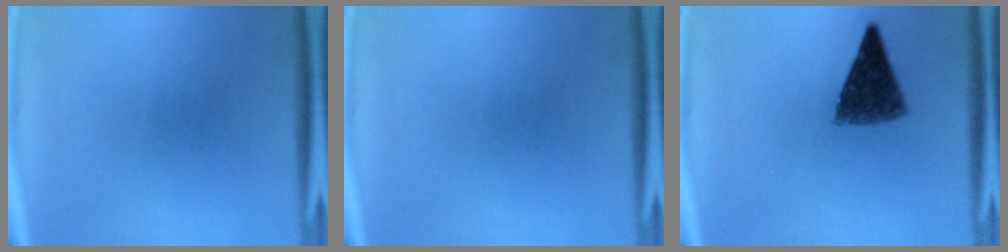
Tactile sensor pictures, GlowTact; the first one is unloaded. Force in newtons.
{"total": 0.0}
{"total": 8.2}